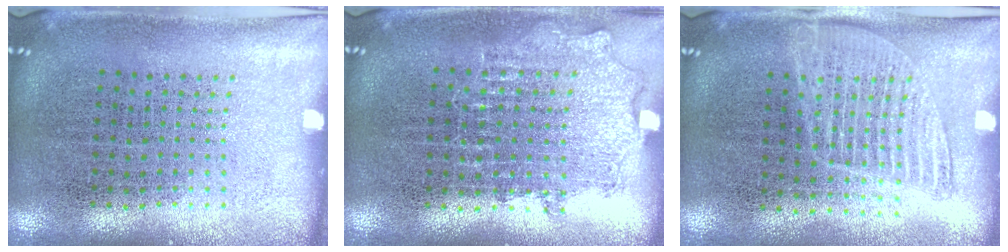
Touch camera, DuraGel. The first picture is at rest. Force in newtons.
{"total": 0.9, "press": 0.8, "slide": 0.2}
{"total": 1.3, "press": 1.1, "slide": 0.5}